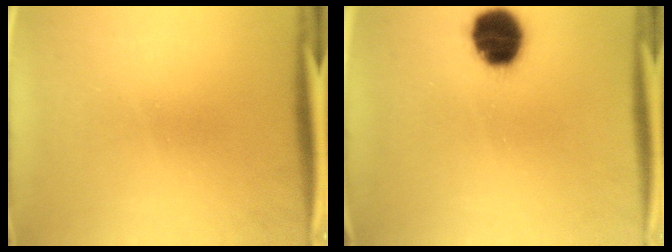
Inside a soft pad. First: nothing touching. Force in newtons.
{"total": 12.8}